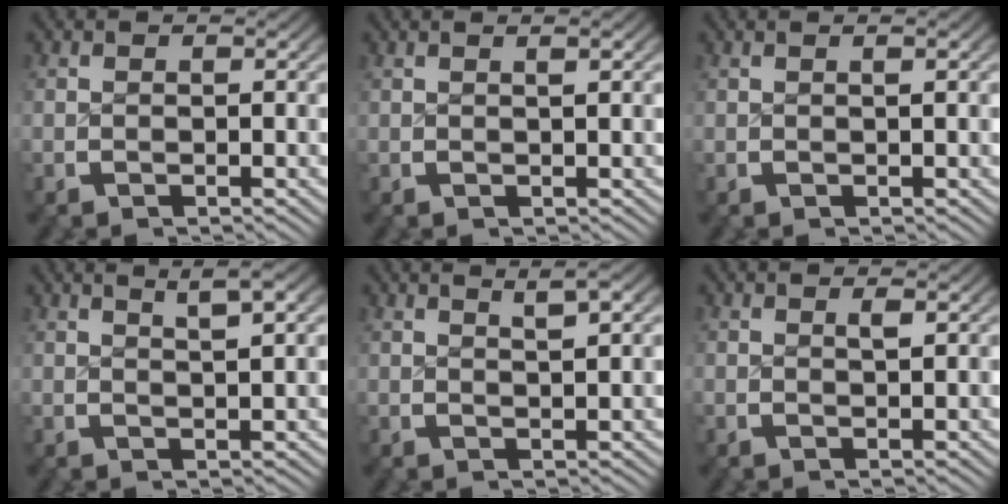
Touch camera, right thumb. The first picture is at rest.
{"total": 1.0, "force": [0.5, -0.2, 0.9], "torque": [-0.014, 0.003, 0.011]}
{"total": 0.8, "force": [0.2, -0.2, 0.7], "torque": [-0.012, 0.002, 0.007]}
{"total": 3.8, "force": [2.2, 0.8, 2.9], "torque": [-0.031, 0.010, 0.035]}
{"total": 2.9, "force": [1.8, 0.4, 2.3], "torque": [-0.025, 0.006, 0.030]}
{"total": 0.7, "force": [0.4, 0.0, 0.6], "torque": [-0.008, -0.001, 0.009]}